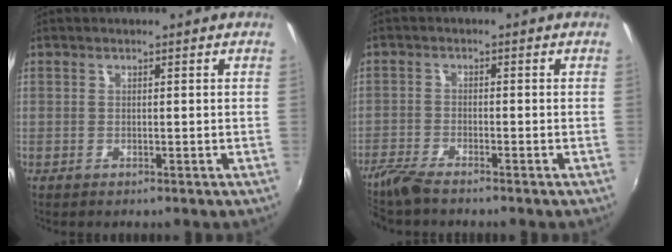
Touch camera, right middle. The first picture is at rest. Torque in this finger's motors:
{"motor_torque": [1.11, -1.03, 0.61, 0.21]}